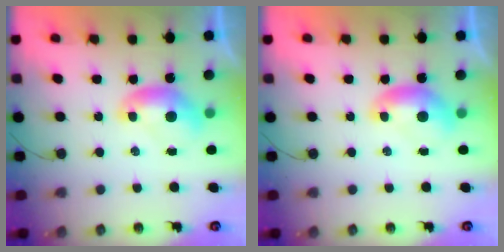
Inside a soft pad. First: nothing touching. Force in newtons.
{"total": 0.0}